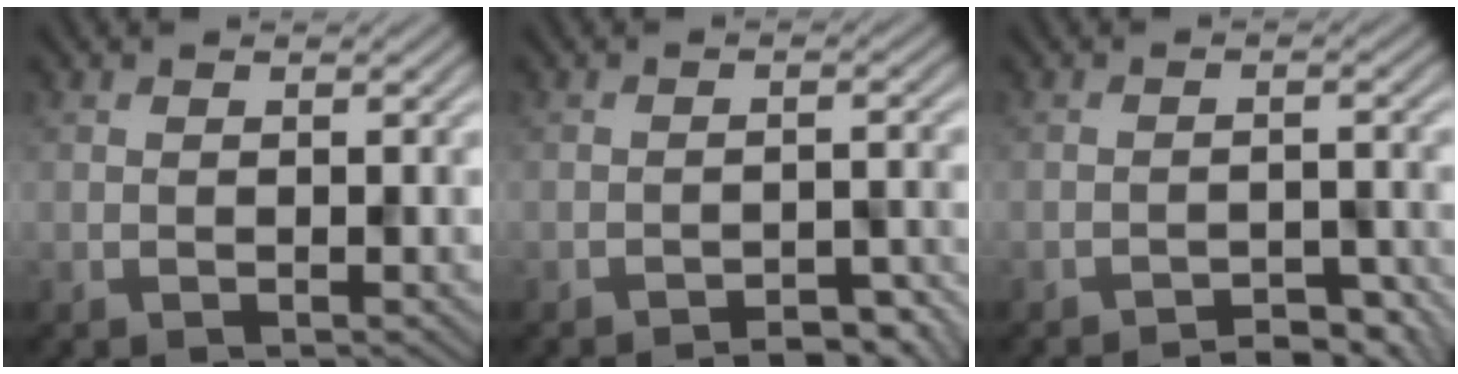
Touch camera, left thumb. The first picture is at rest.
{"total": 4.3, "force": [-3.7, 0.8, 2.0], "torque": [-0.034, 0.011, -0.048]}
{"total": 4.5, "force": [-4.0, 0.8, 1.7], "torque": [-0.029, 0.009, -0.053]}